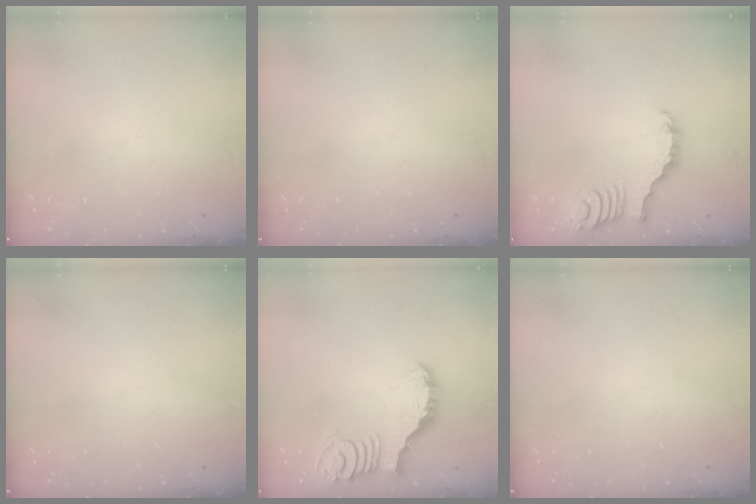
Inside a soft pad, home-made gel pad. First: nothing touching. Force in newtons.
{"total": 0.0}
{"total": 2.7, "press": 2.7, "slide": 0.4}
{"total": 0.0}
{"total": 4.5, "press": 4.4, "slide": 0.4}
{"total": 0.0}